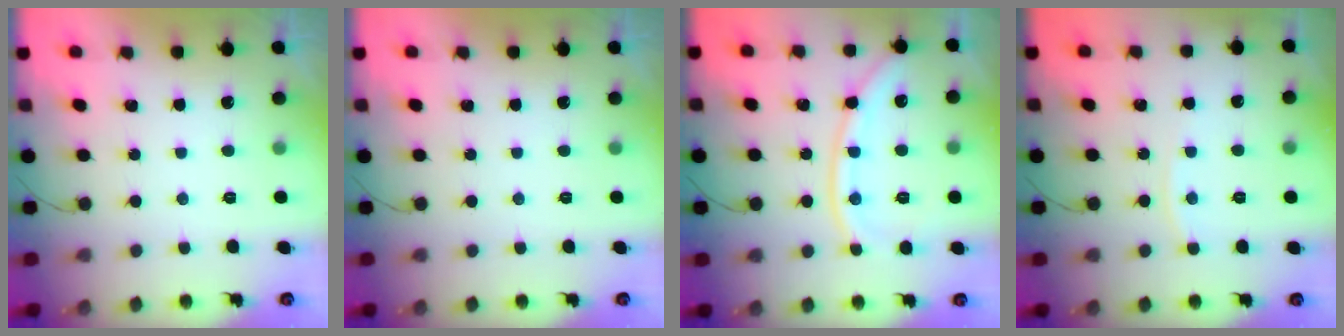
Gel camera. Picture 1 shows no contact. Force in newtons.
{"total": 0.0}
{"total": 11.3, "press": 11.2, "slide": 1.5}
{"total": 3.5, "press": 3.5, "slide": 0.4}